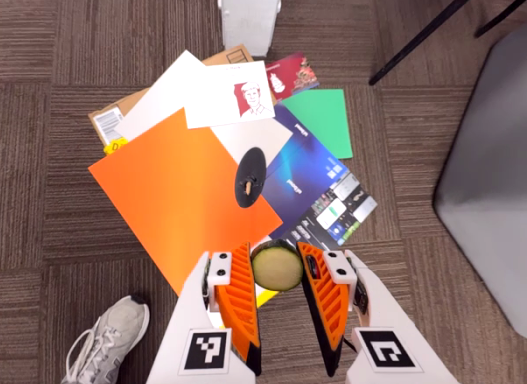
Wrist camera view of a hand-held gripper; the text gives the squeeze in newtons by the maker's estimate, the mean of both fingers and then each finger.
{"total": 7.8, "left": 7.9, "right": 7.7}